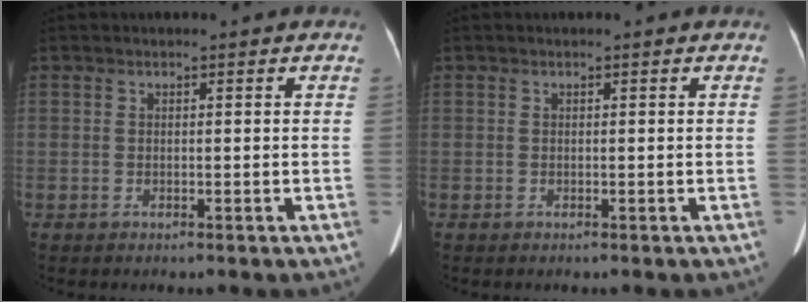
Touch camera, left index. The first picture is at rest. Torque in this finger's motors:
{"motor_torque": [0.02, 0.03, 0.00, 0.01]}